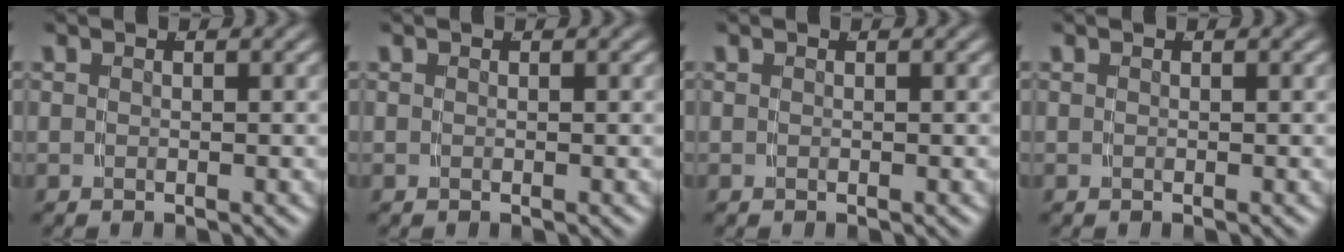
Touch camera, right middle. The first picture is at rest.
{"total": 0.0}
{"total": 0.0}
{"total": 0.0}